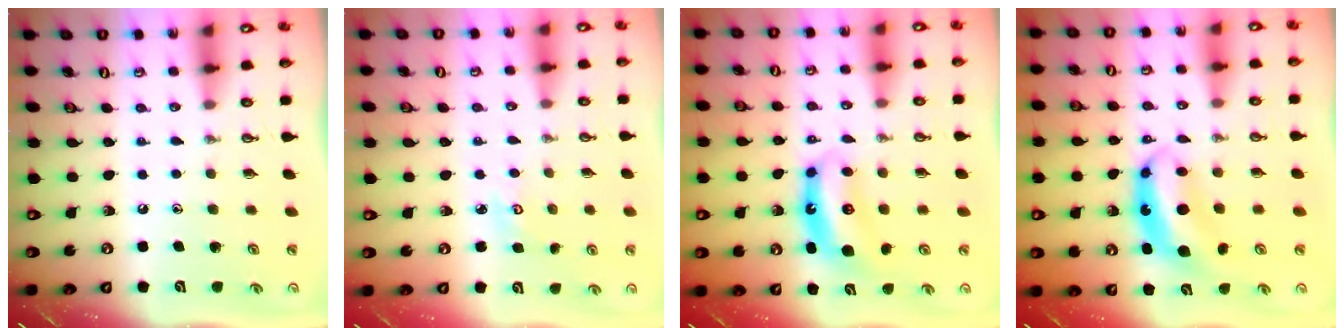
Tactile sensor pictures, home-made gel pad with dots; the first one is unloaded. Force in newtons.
{"total": 3.8, "press": 3.8, "slide": 0.5}
{"total": 7.1, "press": 7.1, "slide": 0.2}
{"total": 7.7, "press": 7.7, "slide": 0.7}